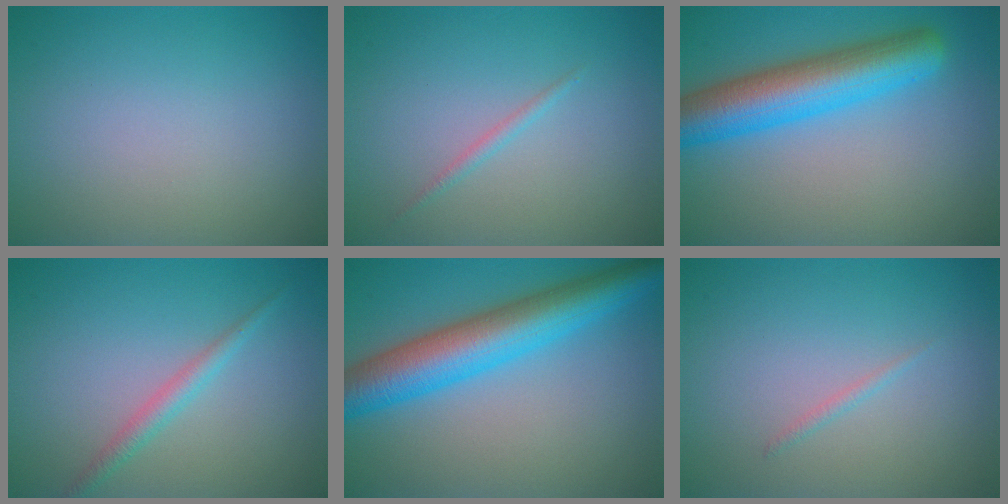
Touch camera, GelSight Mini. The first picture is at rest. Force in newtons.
{"total": 0.8, "press": 0.8, "slide": 0.0}
{"total": 7.8, "press": 7.8, "slide": 0.2}
{"total": 1.8, "press": 1.8, "slide": 0.0}
{"total": 8.2, "press": 8.2, "slide": 0.1}
{"total": 0.6, "press": 0.6, "slide": 0.1}